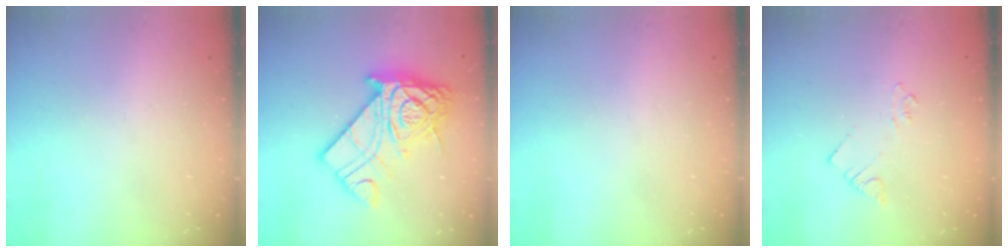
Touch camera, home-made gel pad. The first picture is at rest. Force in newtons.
{"total": 19.9, "press": 19.8, "slide": 2.2}
{"total": 0.0}
{"total": 3.6, "press": 3.6, "slide": 0.6}